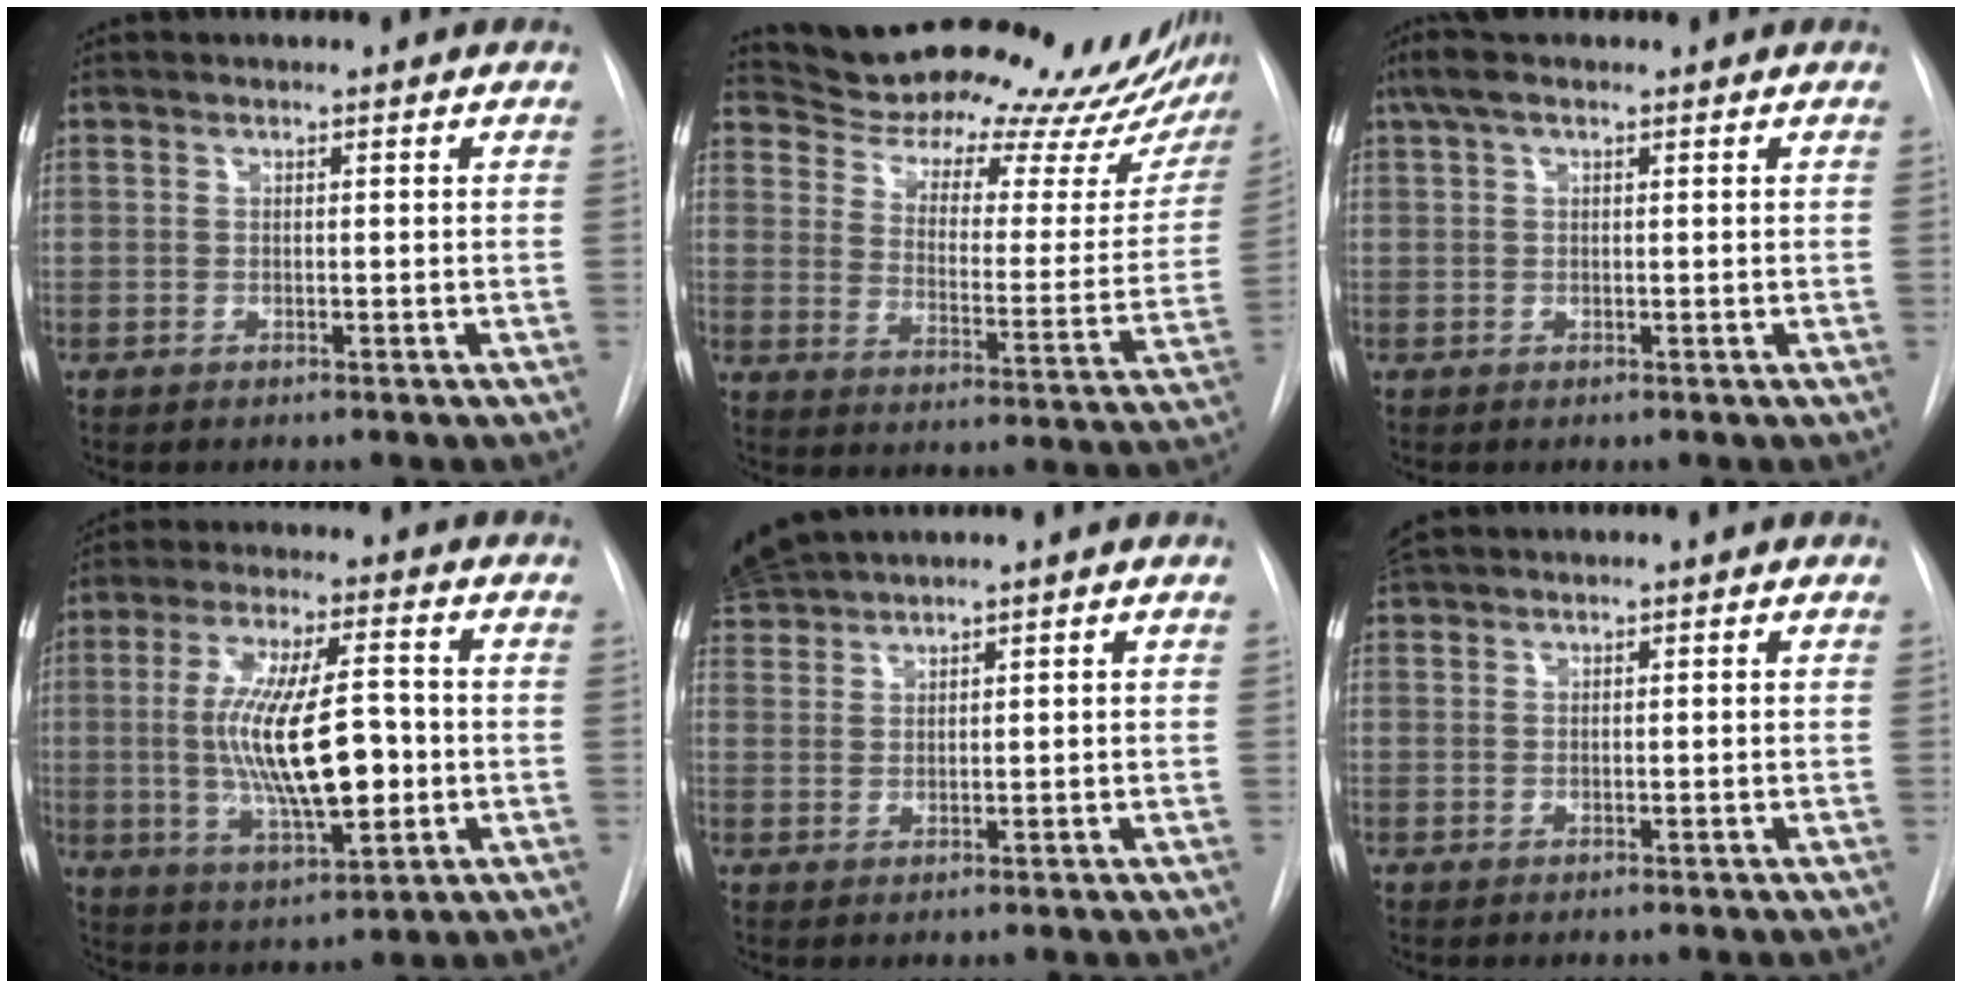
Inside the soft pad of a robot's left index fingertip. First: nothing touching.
{"total": 31.5, "force": [29.6, 6.1, 8.9], "torque": [-0.143, -0.109, 0.365]}
{"total": 3.9, "force": [2.5, 1.2, 2.7], "torque": [-0.061, 0.030, 0.048]}
{"total": 14.9, "force": [-1.0, 4.1, 14.3], "torque": [-0.269, -0.001, -0.010]}
{"total": 4.2, "force": [4.1, -0.8, 0.5], "torque": [-0.024, 0.021, 0.088]}
{"total": 1.7, "force": [1.6, -0.1, 0.4], "torque": [-0.010, 0.023, 0.037]}